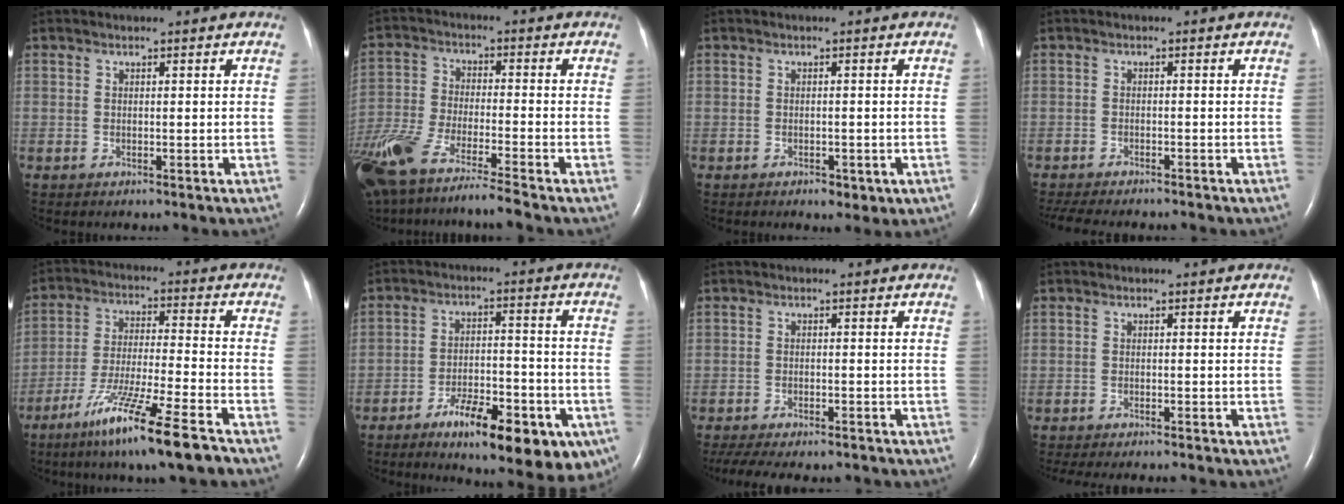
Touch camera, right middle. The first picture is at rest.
{"total": 13.3, "force": [-10.5, 0.5, 8.1], "torque": [-0.161, -0.033, -0.191]}
{"total": 2.3, "force": [-1.1, 1.3, 1.6], "torque": [-0.021, 0.000, -0.004]}
{"total": 10.7, "force": [-9.5, 2.1, 4.4], "torque": [-0.072, -0.012, -0.132]}
{"total": 14.0, "force": [-9.4, -0.6, 10.3], "torque": [-0.199, -0.046, -0.170]}
{"total": 15.5, "force": [-8.9, 4.9, 11.7], "torque": [-0.129, 0.012, -0.123]}
{"total": 13.4, "force": [-11.6, 3.4, 5.7], "torque": [-0.119, -0.009, -0.158]}
{"total": 9.4, "force": [-8.5, 1.2, 3.8], "torque": [-0.049, -0.014, -0.116]}